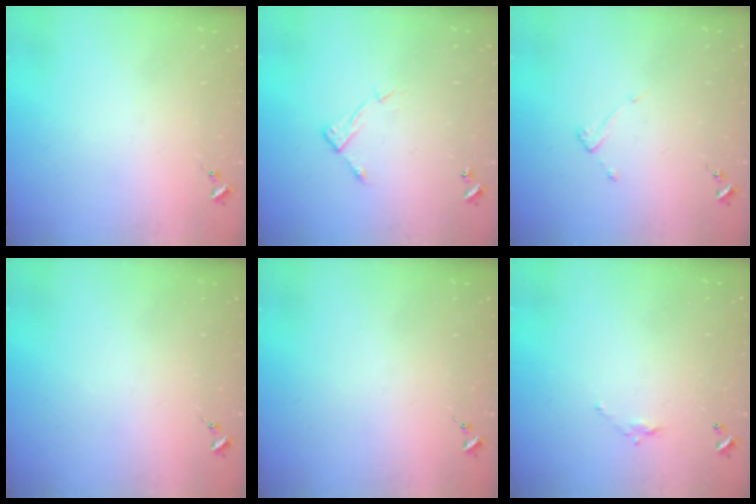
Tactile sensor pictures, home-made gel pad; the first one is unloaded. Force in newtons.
{"total": 6.3, "press": 6.3, "slide": 0.4}
{"total": 3.6, "press": 3.6, "slide": 0.4}
{"total": 0.0}
{"total": 0.0}
{"total": 4.8, "press": 4.8, "slide": 0.3}